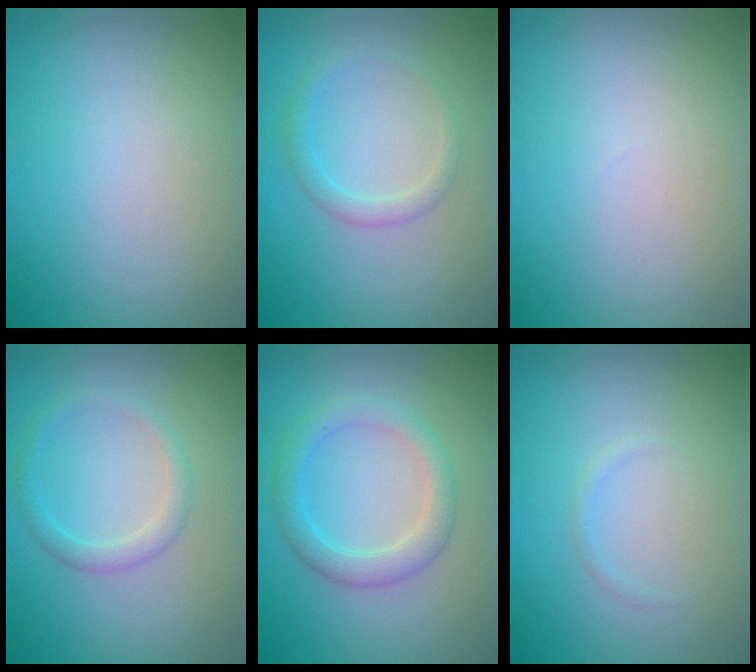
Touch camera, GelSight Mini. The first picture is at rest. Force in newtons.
{"total": 1.5, "press": 1.5, "slide": 0.0}
{"total": 0.0}
{"total": 1.7, "press": 1.7, "slide": 0.1}
{"total": 3.0, "press": 3.0, "slide": 0.1}
{"total": 0.5, "press": 0.5, "slide": 0.0}